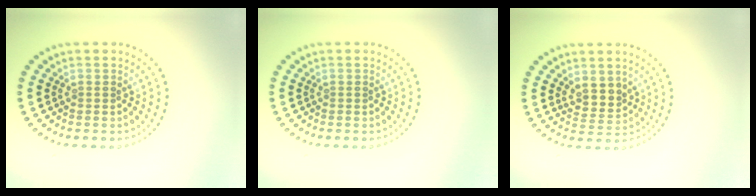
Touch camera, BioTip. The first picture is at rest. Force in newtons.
{"total": 0.0}
{"total": 2.5, "press": 2.2, "slide": 1.1}